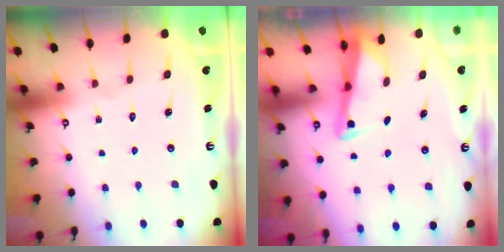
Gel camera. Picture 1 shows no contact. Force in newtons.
{"total": 2.9, "press": 2.9, "slide": 0.3}